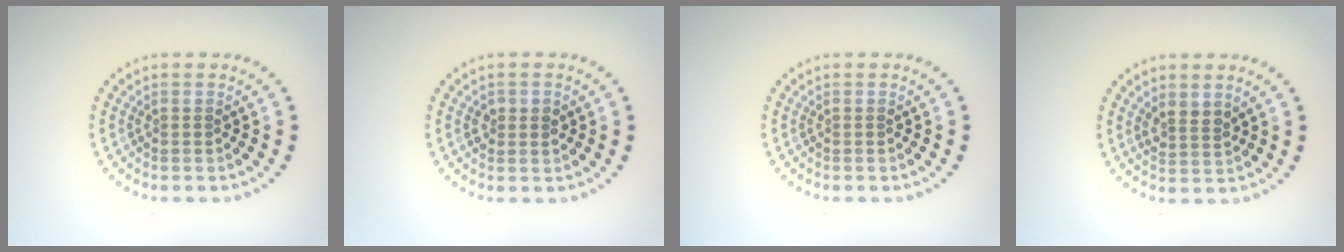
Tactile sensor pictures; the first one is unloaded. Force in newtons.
{"total": 1.5, "press": 1.5, "slide": 0.2}
{"total": 0.0}
{"total": 1.8, "press": 1.4, "slide": 1.1}